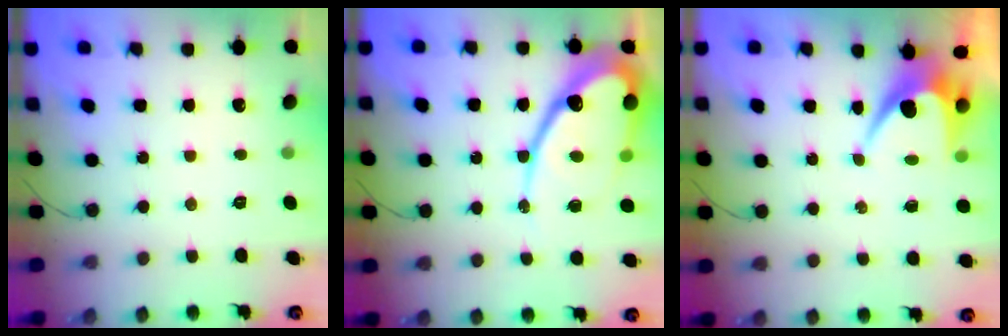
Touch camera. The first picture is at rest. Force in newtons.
{"total": 19.9, "press": 19.8, "slide": 1.7}
{"total": 6.8, "press": 6.8, "slide": 0.6}